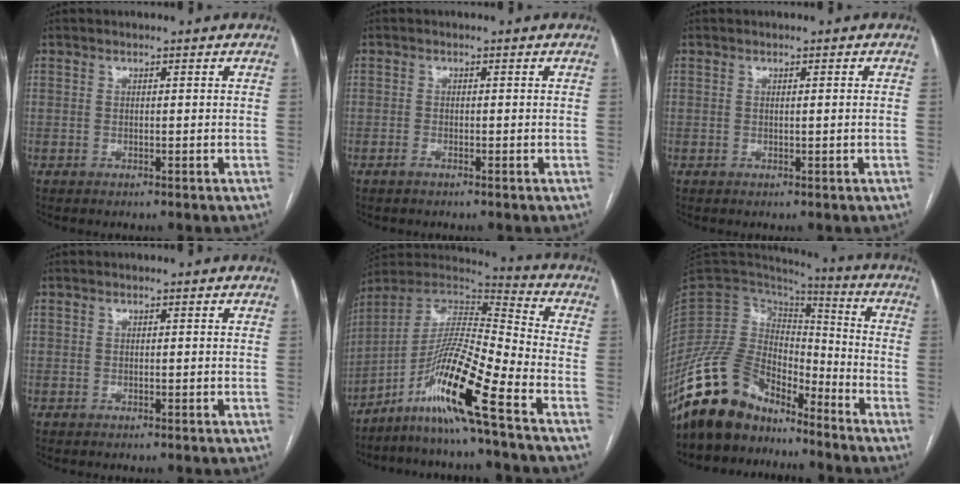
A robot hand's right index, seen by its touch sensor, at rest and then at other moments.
{"total": 0.7, "force": [-0.5, 0.3, 0.4], "torque": [-0.008, 0.000, -0.009]}
{"total": 0.6, "force": [0.0, -0.1, 0.6], "torque": [-0.009, 0.000, 0.002]}
{"total": 0.0}
{"total": 15.3, "force": [-9.0, -1.2, 12.3], "torque": [-0.238, -0.005, -0.168]}
{"total": 14.9, "force": [-12.0, 6.7, 5.8], "torque": [-0.120, 0.036, -0.227]}